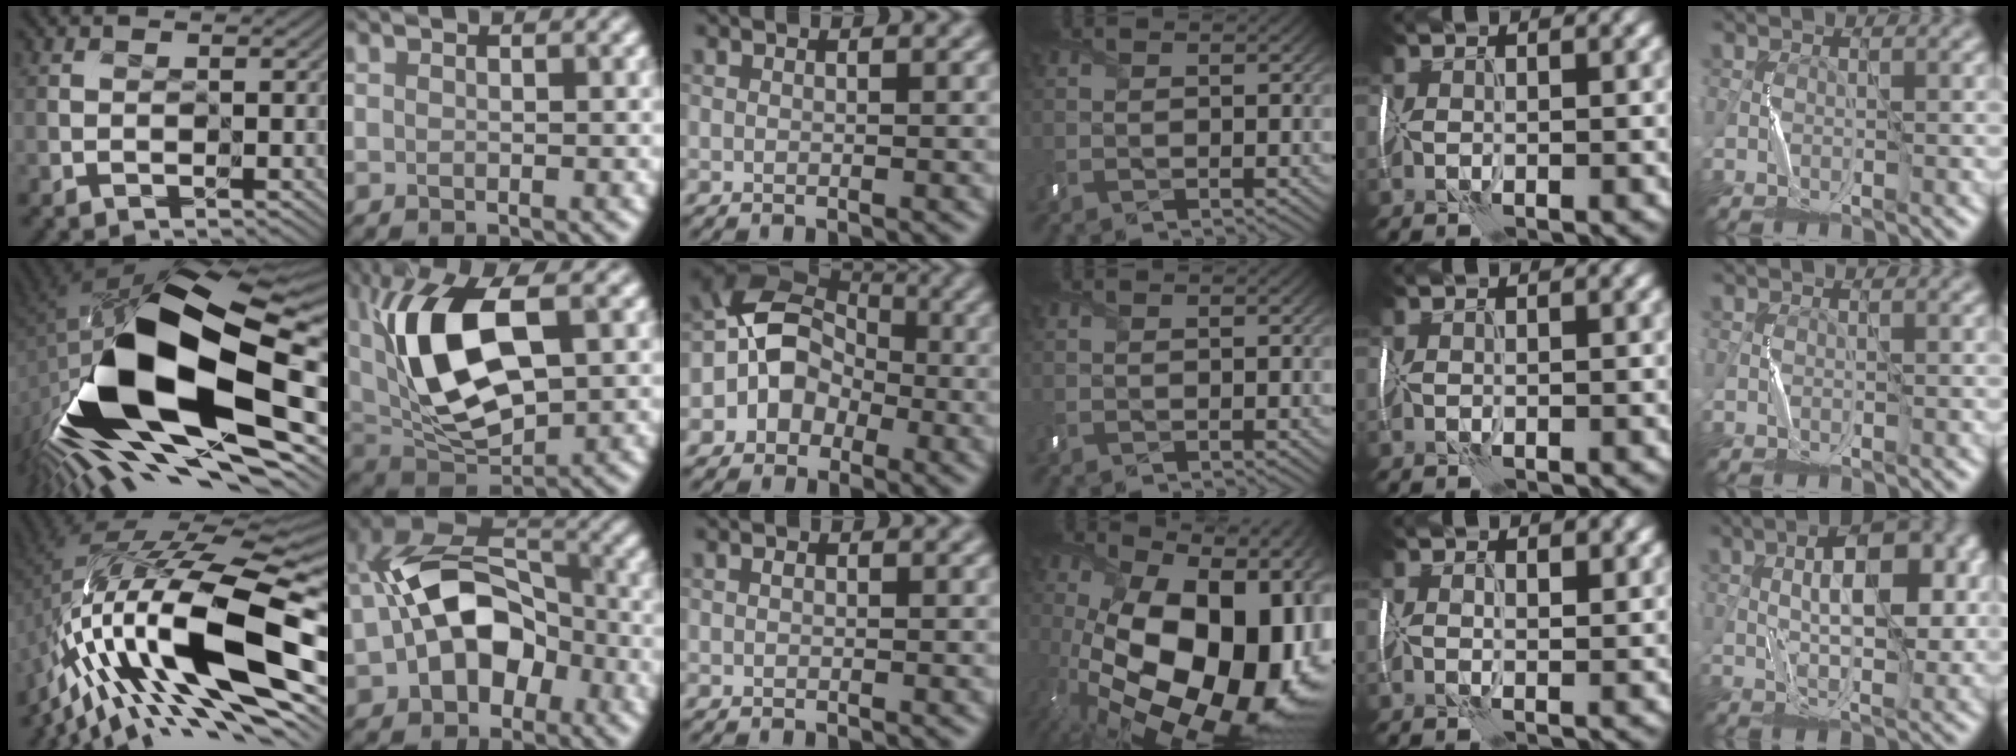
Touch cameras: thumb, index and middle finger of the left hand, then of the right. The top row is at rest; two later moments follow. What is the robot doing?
{"motion": "wrap", "object": "ribbon"}